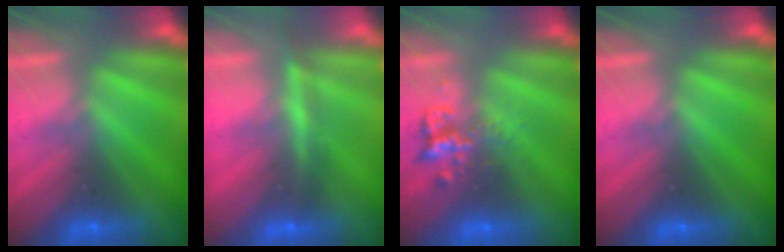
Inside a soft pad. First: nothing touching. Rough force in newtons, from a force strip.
{"total": 4.5}
{"total": 2.3}
{"total": 0.0}